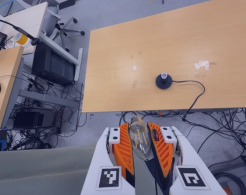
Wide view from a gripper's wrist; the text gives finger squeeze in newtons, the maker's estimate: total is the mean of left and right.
{"total": 20.5, "left": 22.4, "right": 18.5}